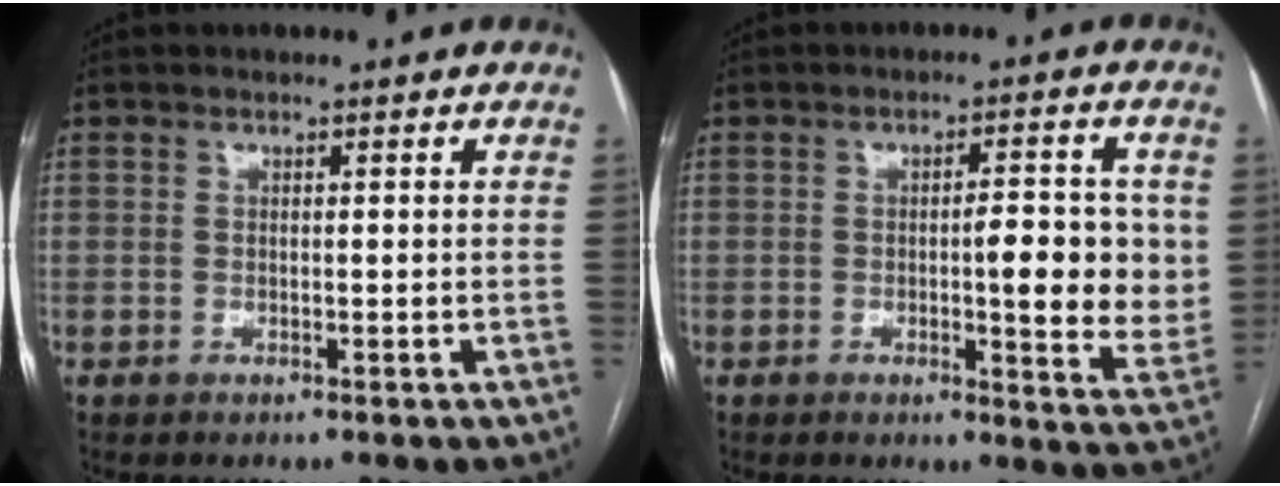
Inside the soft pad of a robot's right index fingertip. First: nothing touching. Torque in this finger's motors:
{"motor_torque": [0.26, -0.02, 0.22, 0.03]}